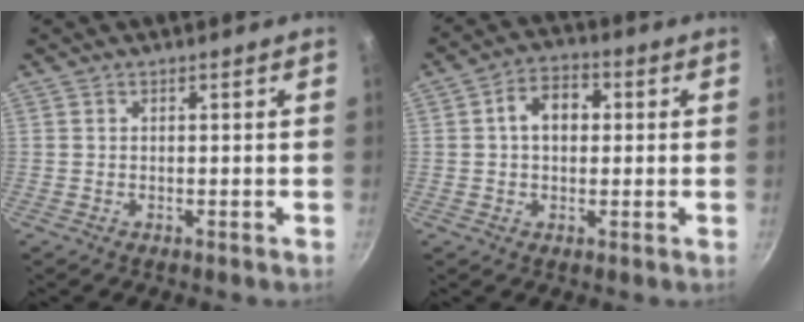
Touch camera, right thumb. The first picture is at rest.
{"total": 7.1, "force": [1.0, 5.1, 4.9], "torque": [-0.051, 0.017, 0.005]}